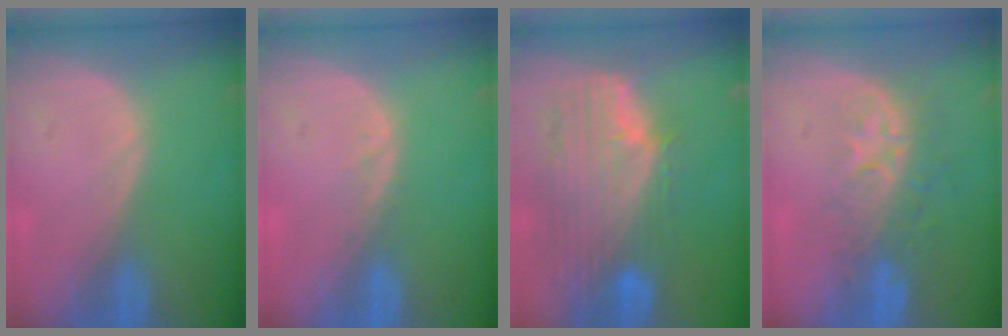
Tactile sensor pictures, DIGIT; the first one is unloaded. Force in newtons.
{"total": 1.0, "press": 1.0, "slide": 0.2}
{"total": 11.7, "press": 10.0, "slide": 6.2}
{"total": 8.7, "press": 7.2, "slide": 5.0}